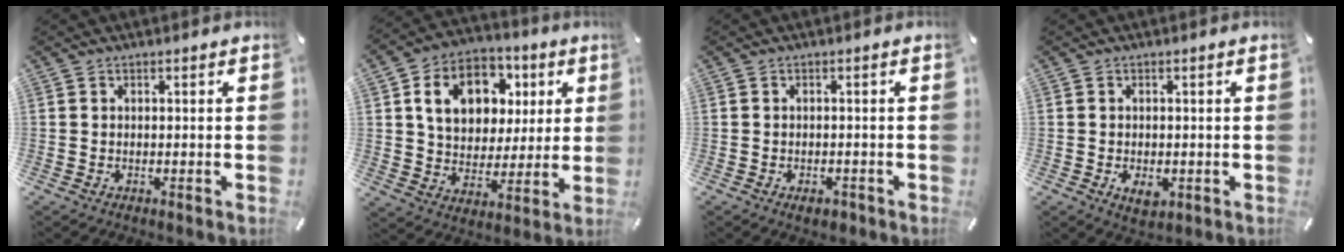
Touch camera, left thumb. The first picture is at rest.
{"total": 13.9, "force": [4.7, 11.3, 6.6], "torque": [-0.108, -0.006, 0.091]}
{"total": 2.1, "force": [-1.3, 1.1, 1.3], "torque": [-0.021, 0.004, -0.022]}
{"total": 3.5, "force": [-0.9, 2.2, 2.5], "torque": [-0.048, -0.004, -0.020]}